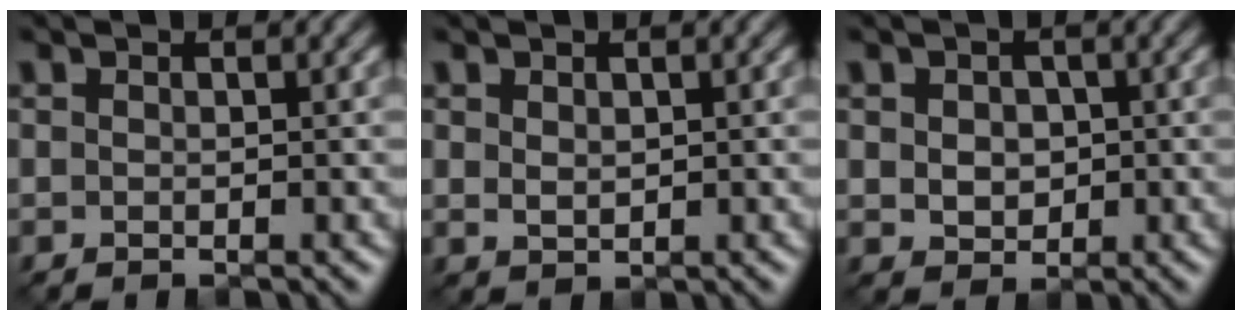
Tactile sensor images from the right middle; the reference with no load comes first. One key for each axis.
{"total": 1.2, "fx": 0.4, "fy": 0.9, "fz": 0.8, "tx": -0.015, "ty": -0.002, "tz": 0.012}
{"total": 2.8, "fx": 0.2, "fy": 2.3, "fz": 1.6, "tx": -0.024, "ty": -0.001, "tz": 0.001}